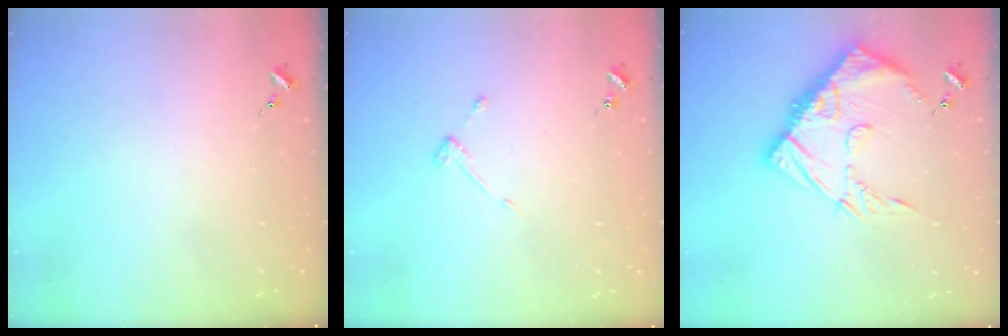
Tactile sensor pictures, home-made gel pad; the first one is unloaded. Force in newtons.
{"total": 3.0, "press": 3.0, "slide": 0.4}
{"total": 15.6, "press": 15.5, "slide": 1.4}